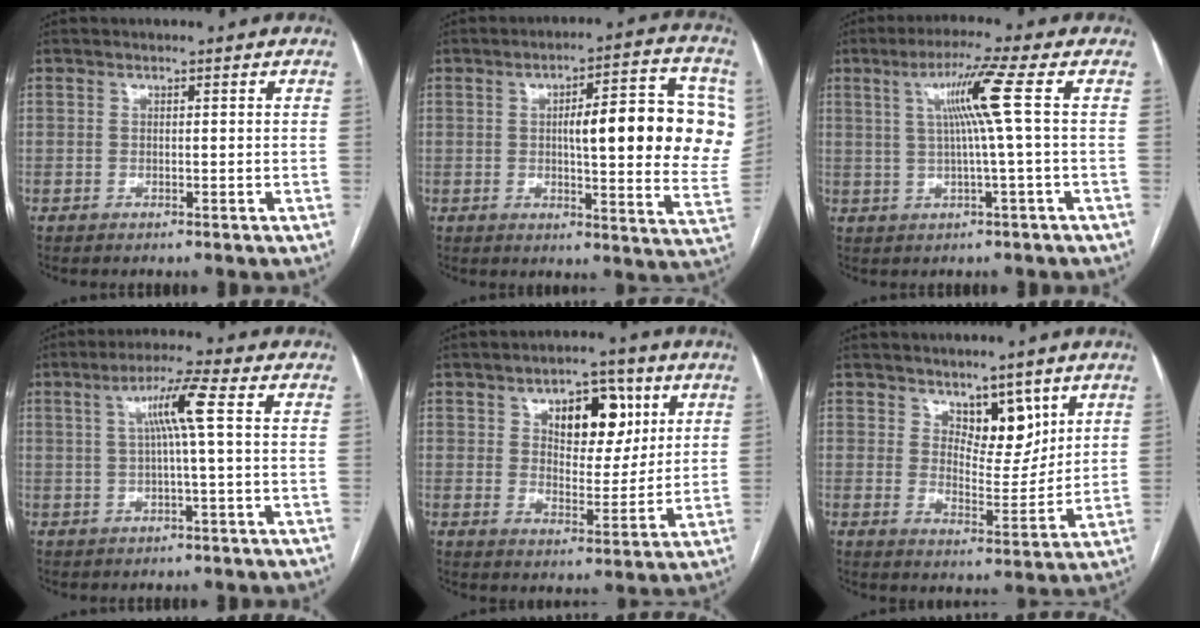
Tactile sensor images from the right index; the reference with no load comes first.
{"total": 19.1, "force": [3.0, 4.1, 18.4], "torque": [-0.194, 0.022, 0.038]}
{"total": 7.5, "force": [1.5, -1.9, 7.1], "torque": [-0.130, 0.012, 0.035]}
{"total": 6.3, "force": [1.1, -0.8, 6.2], "torque": [-0.112, 0.012, 0.022]}
{"total": 10.6, "force": [4.4, 5.5, 7.9], "torque": [-0.113, 0.015, 0.074]}
{"total": 7.0, "force": [4.3, 3.4, 4.3], "torque": [-0.059, -0.009, 0.076]}